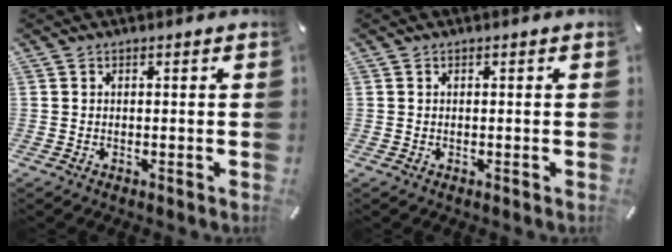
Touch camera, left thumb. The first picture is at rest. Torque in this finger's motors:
{"motor_torque": [-0.03, 0.03, 0.00, 0.00, 0.00]}